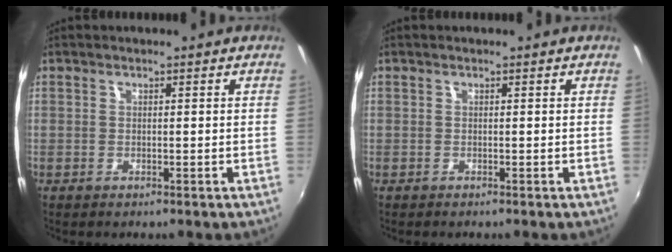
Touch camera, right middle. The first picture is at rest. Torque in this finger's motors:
{"motor_torque": [0.00, 0.00, 0.00, 0.00]}